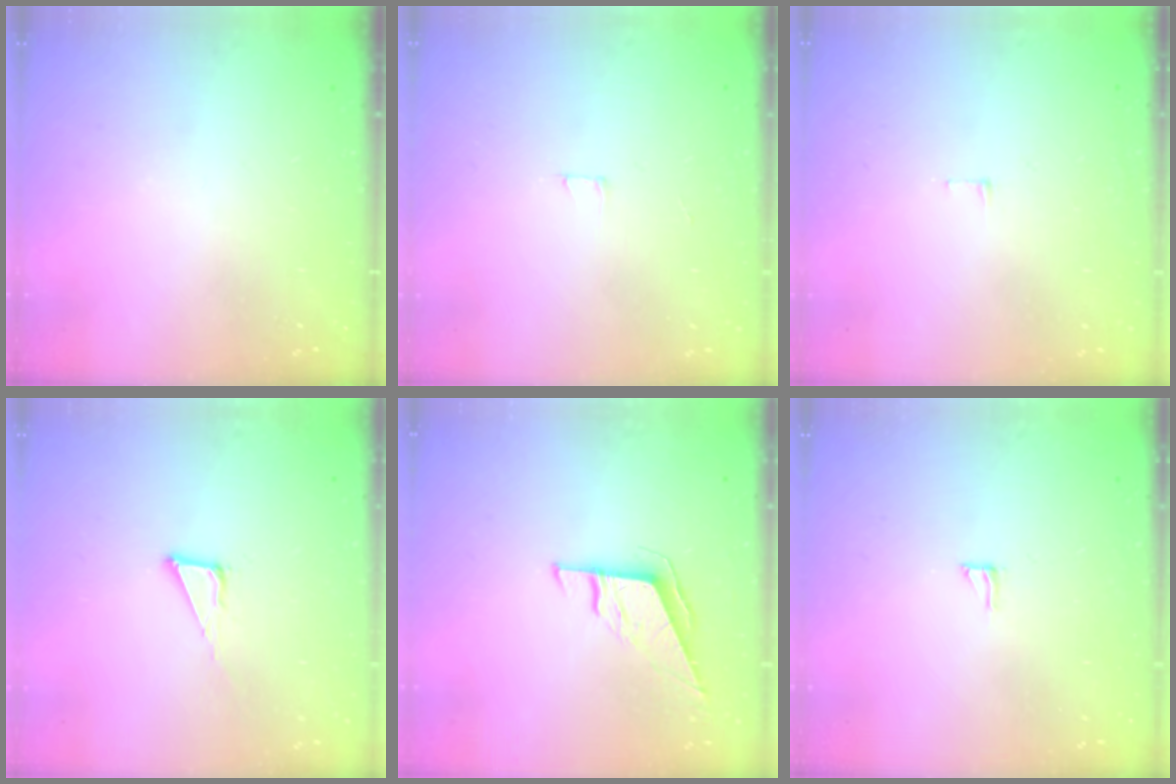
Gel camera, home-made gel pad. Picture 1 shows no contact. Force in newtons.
{"total": 1.8, "press": 1.8, "slide": 0.1}
{"total": 3.8, "press": 3.8, "slide": 0.3}
{"total": 4.3, "press": 4.3, "slide": 0.2}
{"total": 6.0, "press": 5.9, "slide": 0.9}
{"total": 4.2, "press": 4.2, "slide": 0.4}